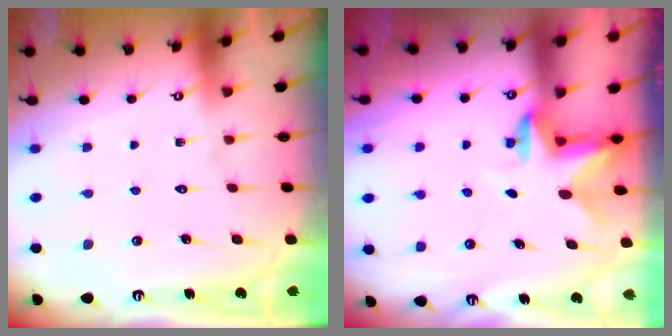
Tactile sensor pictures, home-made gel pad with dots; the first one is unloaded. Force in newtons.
{"total": 2.7, "press": 2.6, "slide": 0.6}